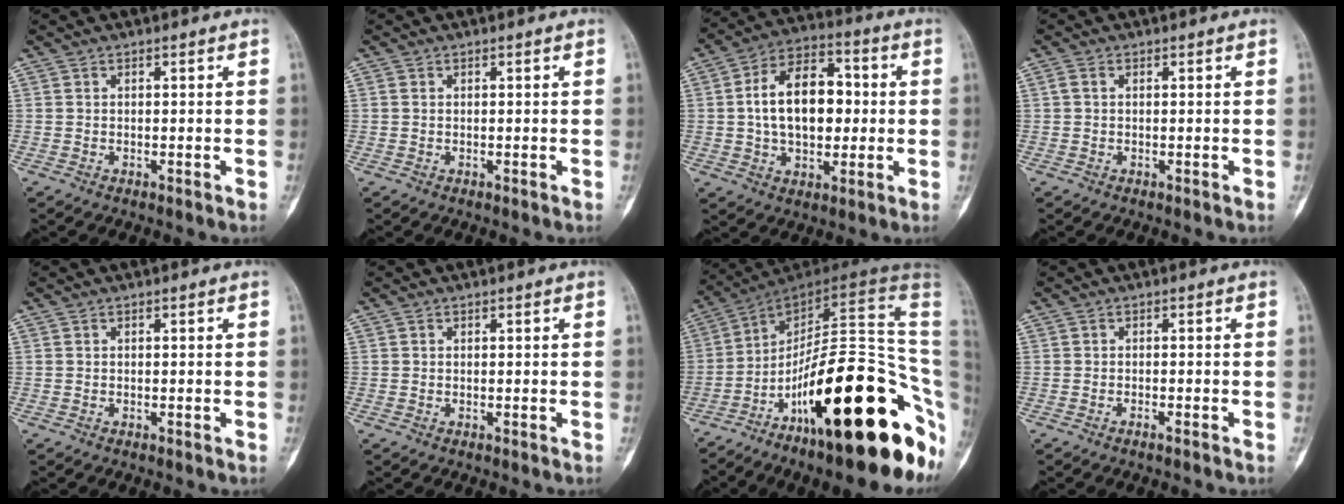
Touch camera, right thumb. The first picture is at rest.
{"total": 0.5, "force": [0.1, 0.3, 0.4], "torque": [-0.010, 0.002, 0.002]}
{"total": 15.6, "force": [0.8, 9.7, 12.2], "torque": [-0.176, 0.024, 0.010]}
{"total": 1.0, "force": [0.2, 0.7, 0.8], "torque": [-0.021, 0.007, 0.005]}
{"total": 0.0}
{"total": 0.0}
{"total": 31.0, "force": [-10.4, 8.7, 27.9], "torque": [-0.317, 0.080, -0.155]}
{"total": 1.1, "force": [-0.9, 0.0, 0.6], "torque": [-0.011, 0.004, -0.013]}